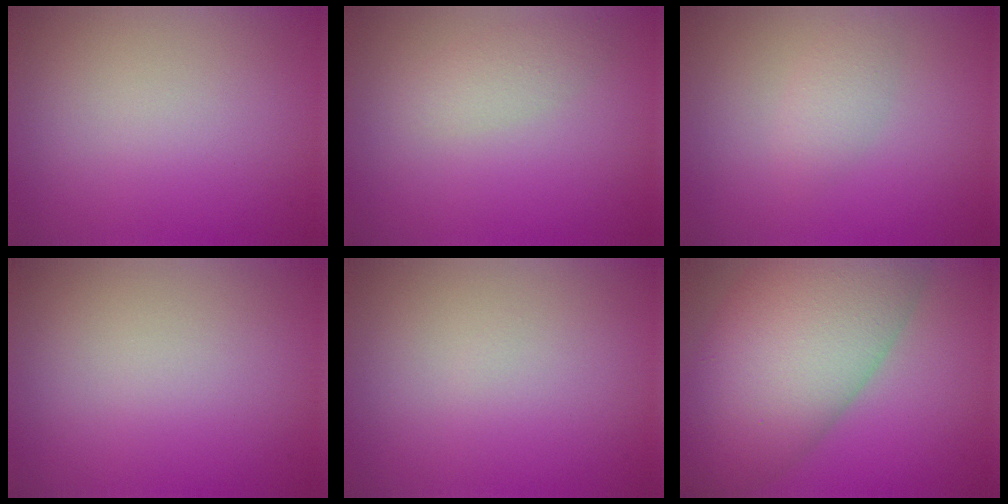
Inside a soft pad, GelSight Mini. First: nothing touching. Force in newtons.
{"total": 1.8, "press": 1.8, "slide": 0.1}
{"total": 1.6, "press": 1.6, "slide": 0.1}
{"total": 0.0}
{"total": 0.0}
{"total": 13.0, "press": 13.0, "slide": 0.6}